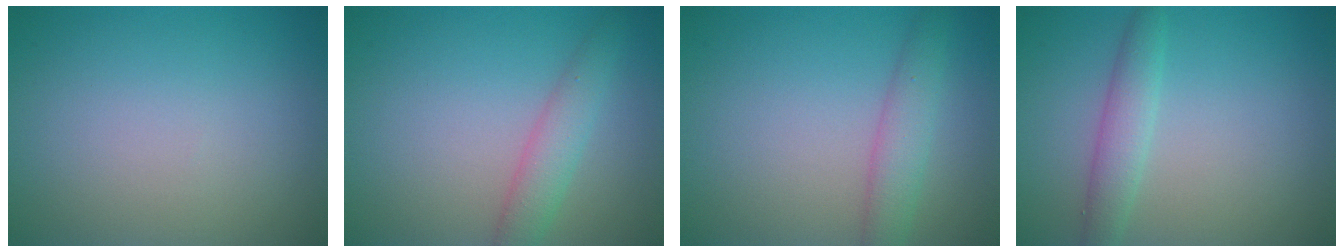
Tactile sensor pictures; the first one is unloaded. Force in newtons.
{"total": 2.8, "press": 2.8, "slide": 0.1}
{"total": 2.7, "press": 2.7, "slide": 0.1}
{"total": 2.4, "press": 2.4, "slide": 0.1}